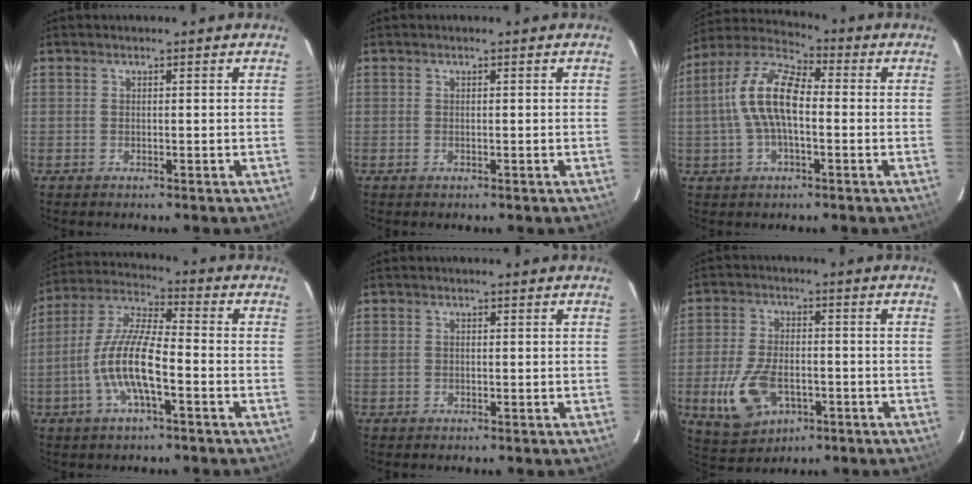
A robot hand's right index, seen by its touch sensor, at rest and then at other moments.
{"total": 0.0}
{"total": 12.1, "force": [-0.7, 5.3, 10.8], "torque": [-0.221, 0.020, -0.020]}
{"total": 12.1, "force": [-4.0, 3.0, 11.0], "torque": [-0.230, 0.002, -0.078]}
{"total": 1.4, "force": [-0.3, 1.2, 0.6], "torque": [-0.010, 0.002, -0.006]}
{"total": 11.7, "force": [-4.0, 7.0, 8.4], "torque": [-0.193, -0.009, -0.060]}